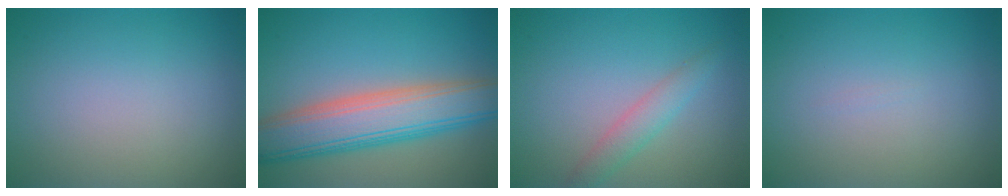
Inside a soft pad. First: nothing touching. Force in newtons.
{"total": 8.4, "press": 8.4, "slide": 0.1}
{"total": 2.1, "press": 2.1, "slide": 0.0}
{"total": 0.0}